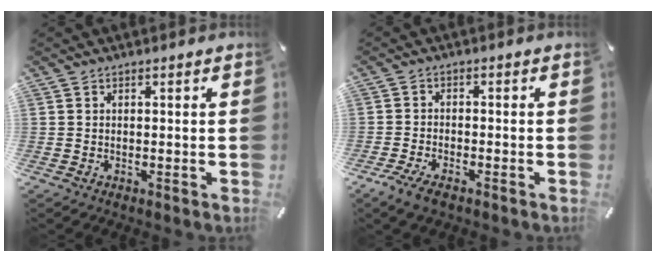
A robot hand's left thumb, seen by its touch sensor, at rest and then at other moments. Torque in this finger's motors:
{"motor_torque": [-0.44, 0.57, 0.21, 0.21, 0.01]}